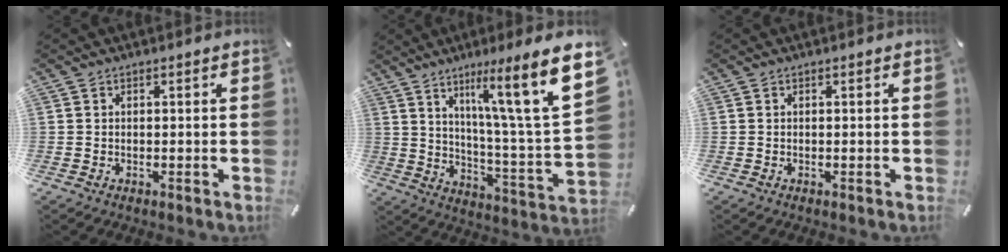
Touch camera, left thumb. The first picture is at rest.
{"total": 18.1, "force": [10.0, 1.6, 15.0], "torque": [-0.230, -0.073, 0.138]}
{"total": 0.0}